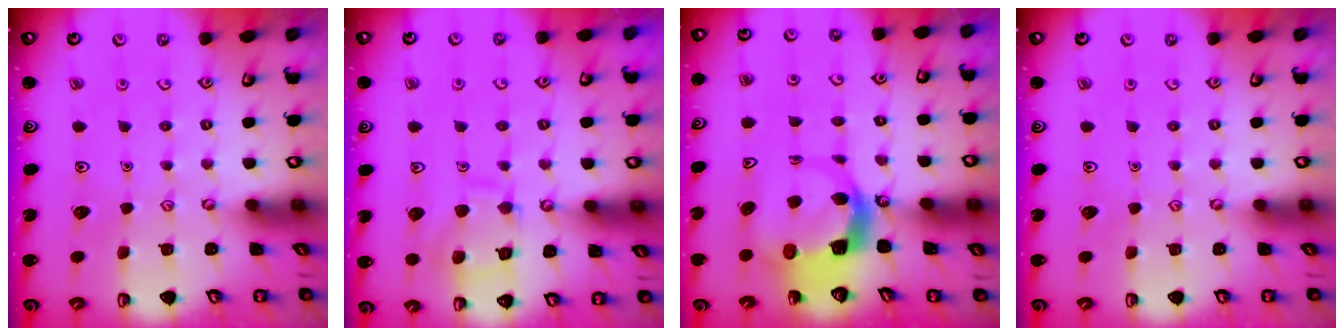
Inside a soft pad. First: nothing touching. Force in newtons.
{"total": 10.7, "press": 10.7, "slide": 0.9}
{"total": 6.1, "press": 6.0, "slide": 1.0}
{"total": 0.0}